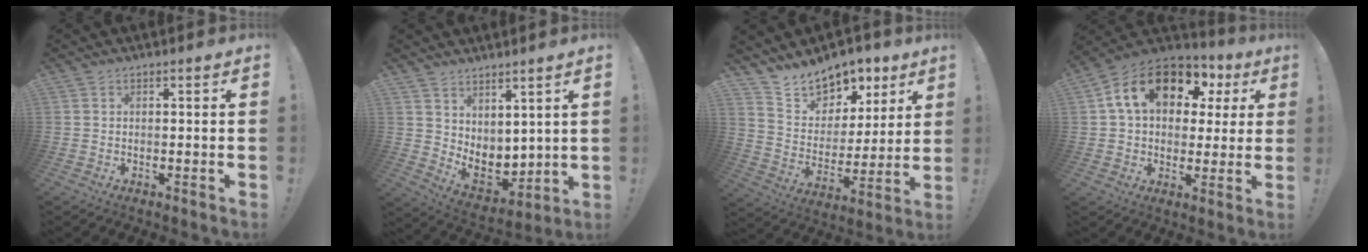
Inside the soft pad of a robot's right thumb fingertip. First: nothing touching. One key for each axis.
{"total": 6.6, "fx": 2.9, "fy": 5.4, "fz": 2.5, "tx": -0.020, "ty": -0.041, "tz": 0.068}
{"total": 12.9, "fx": 10.7, "fy": 7.0, "fz": 2.1, "tx": -0.048, "ty": -0.085, "tz": 0.199}
{"total": 18.3, "fx": 7.6, "fy": 11.8, "fz": 11.8, "tx": -0.197, "ty": -0.014, "tz": 0.136}